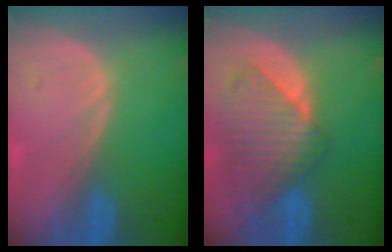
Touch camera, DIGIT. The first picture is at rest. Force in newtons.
{"total": 9.4, "press": 8.3, "slide": 4.3}